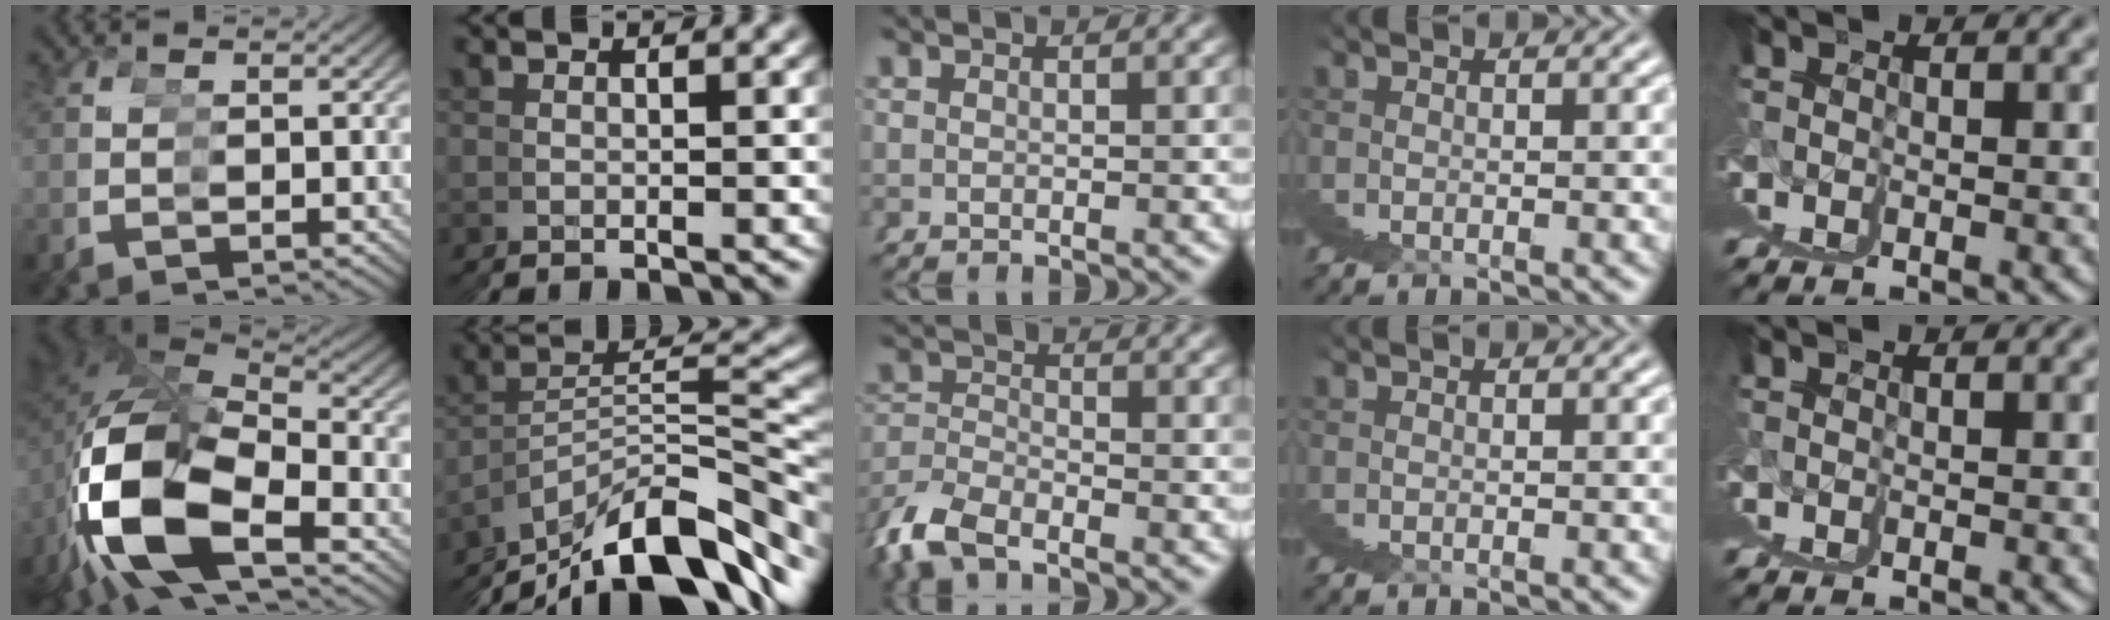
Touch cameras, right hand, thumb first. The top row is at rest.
{"thumb": {"total": 15.6, "force": [-0.7, 10.8, 11.3], "torque": [-0.300, -0.031, 0.011]}, "index": {"total": 10.9, "force": [-3.3, 5.3, 9.0], "torque": [-0.136, 0.005, -0.048]}, "middle": {"total": 4.5, "force": [-3.2, 2.4, 1.9], "torque": [-0.051, -0.015, -0.053]}}